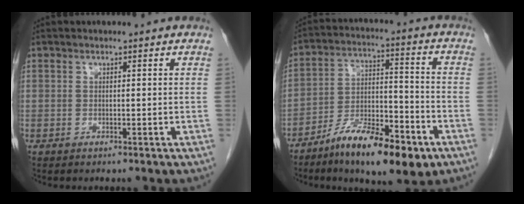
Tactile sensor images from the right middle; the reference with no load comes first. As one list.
[{"total": 14.4, "force": [-8.8, 3.8, 10.8], "torque": [-0.184, -0.004, -0.146]}]